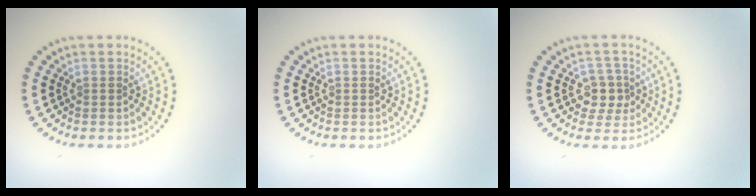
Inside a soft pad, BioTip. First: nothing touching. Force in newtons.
{"total": 0.0}
{"total": 2.5, "press": 2.2, "slide": 1.1}